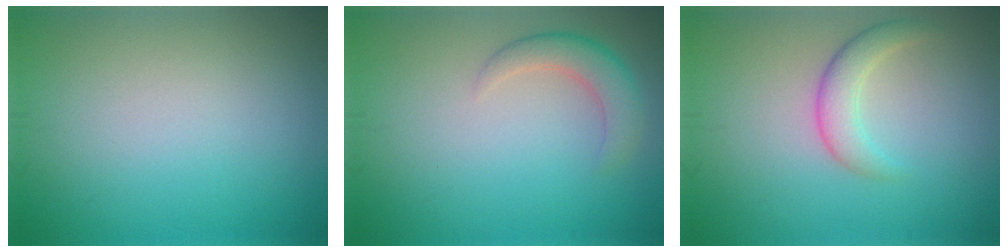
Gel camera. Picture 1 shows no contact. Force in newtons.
{"total": 3.0, "press": 3.0, "slide": 0.1}
{"total": 2.6, "press": 2.6, "slide": 0.1}